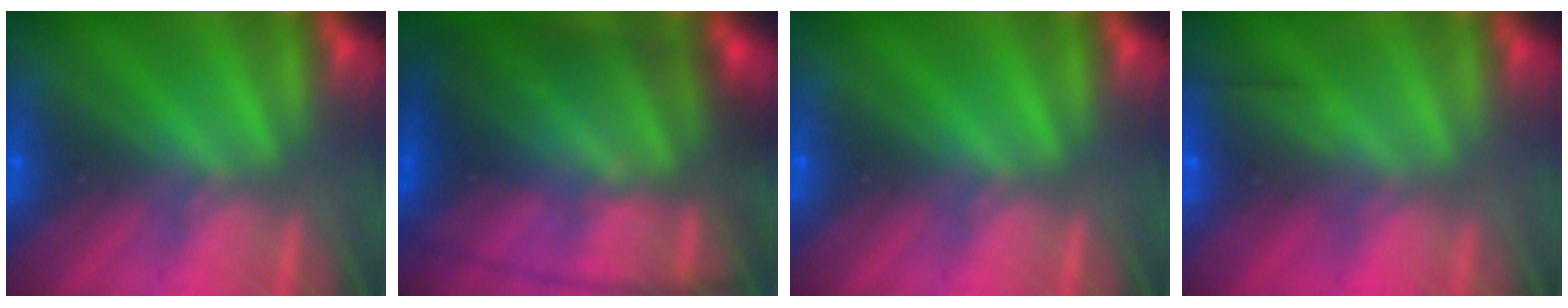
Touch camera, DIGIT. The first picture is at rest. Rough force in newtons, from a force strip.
{"total": 8.1}
{"total": 0.0}
{"total": 2.5}